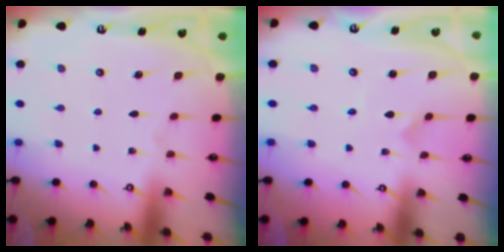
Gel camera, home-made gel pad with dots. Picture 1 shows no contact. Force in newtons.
{"total": 0.0}